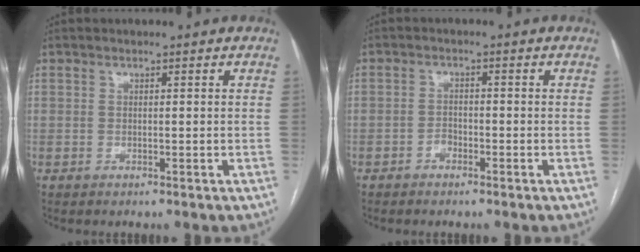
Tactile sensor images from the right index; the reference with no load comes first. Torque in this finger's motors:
{"motor_torque": [0.15, -0.02, 0.03, 0.00]}